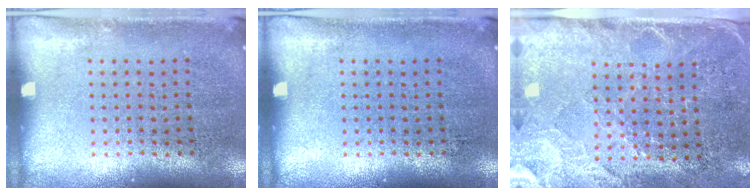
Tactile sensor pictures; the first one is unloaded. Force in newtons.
{"total": 0.0}
{"total": 2.8, "press": 2.6, "slide": 1.1}